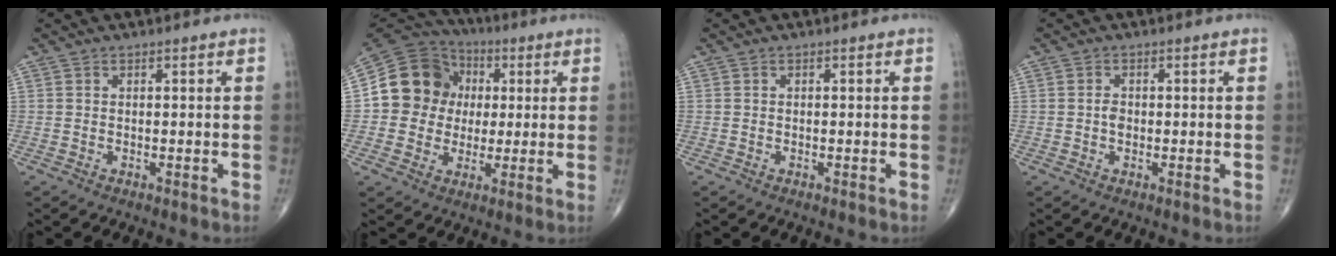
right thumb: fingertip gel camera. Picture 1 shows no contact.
{"total": 14.2, "force": [1.2, 12.9, 5.8], "torque": [-0.076, 0.022, 0.017]}
{"total": 0.0}
{"total": 1.6, "force": [-0.2, 1.2, 1.1], "torque": [-0.016, 0.004, -0.006]}